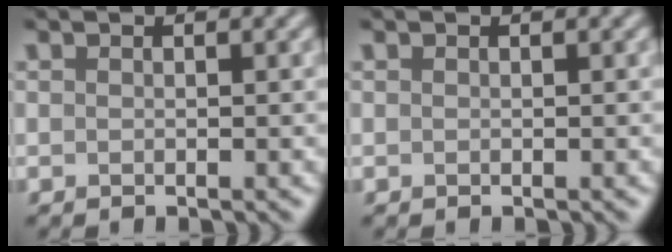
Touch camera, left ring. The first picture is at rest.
{"total": 0.0}